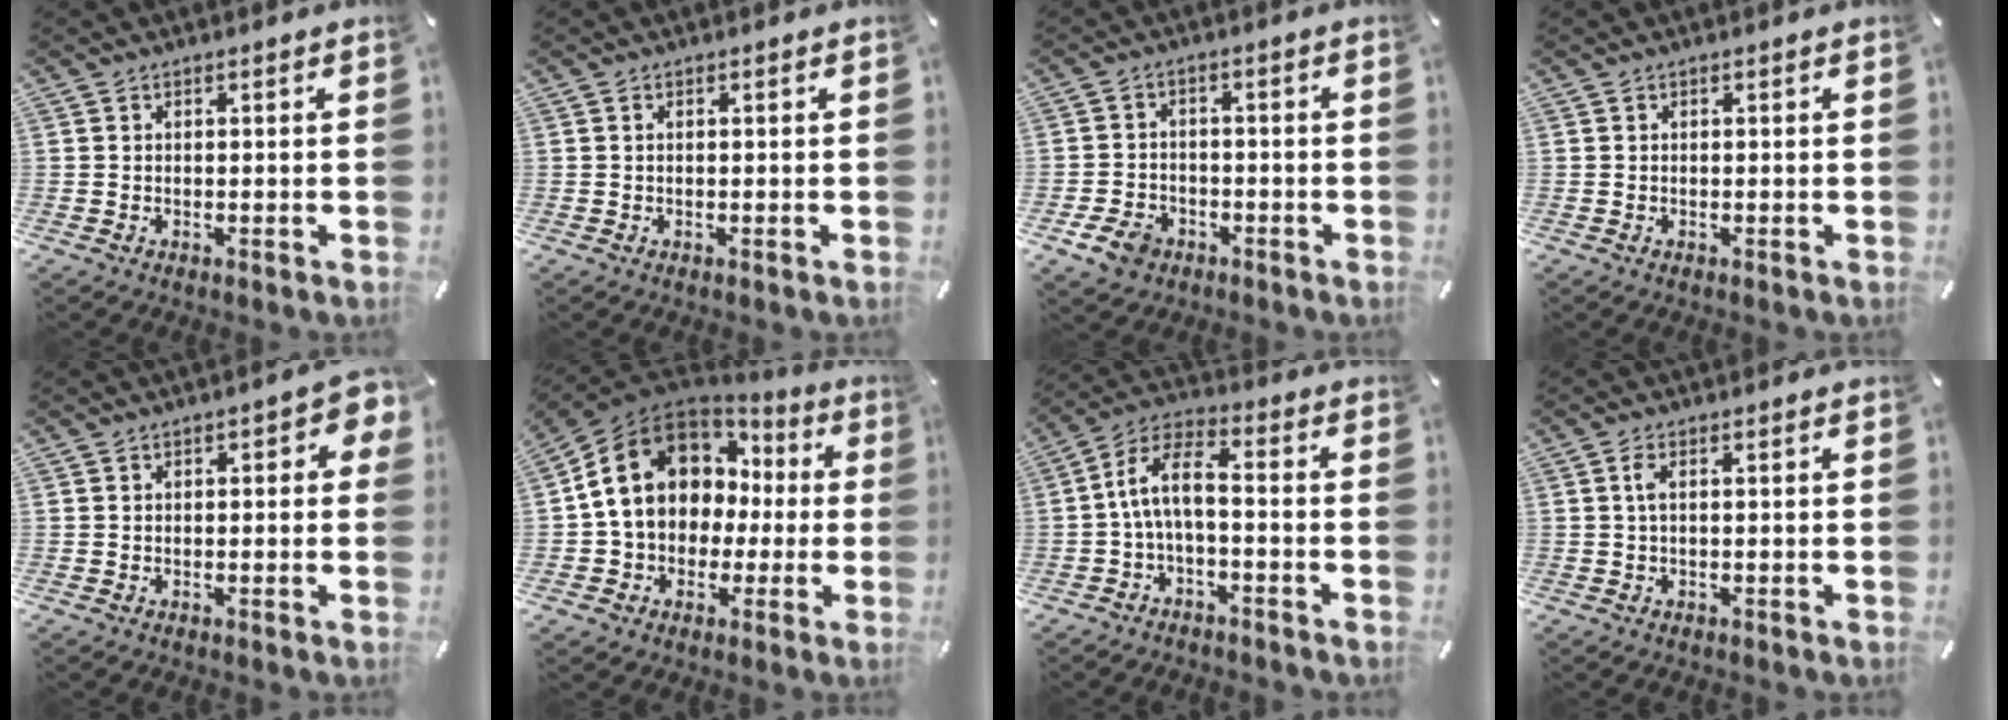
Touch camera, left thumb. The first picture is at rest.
{"total": 0.6, "force": [0.1, 0.2, 0.5], "torque": [-0.011, 0.001, 0.000]}
{"total": 5.7, "force": [-3.1, 4.2, 2.4], "torque": [-0.054, 0.014, -0.057]}
{"total": 0.0}
{"total": 3.6, "force": [0.5, 1.9, 3.1], "torque": [-0.036, 0.001, 0.003]}
{"total": 14.3, "force": [2.6, 12.0, 7.5], "torque": [-0.160, -0.009, 0.051]}
{"total": 8.7, "force": [-1.4, 3.7, 7.8], "torque": [-0.164, 0.004, -0.028]}
{"total": 1.9, "force": [0.2, 0.4, 1.9], "torque": [-0.038, 0.000, 0.002]}